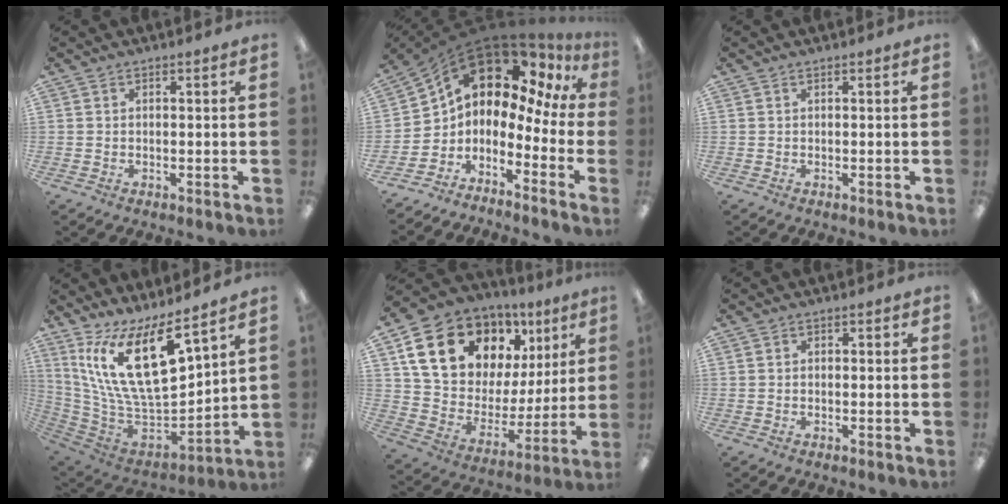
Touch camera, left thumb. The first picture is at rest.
{"total": 9.1, "force": [7.1, 3.7, 4.4], "torque": [-0.095, -0.073, 0.115]}
{"total": 0.0}
{"total": 22.1, "force": [10.1, 9.5, 17.2], "torque": [-0.332, -0.063, 0.183]}
{"total": 18.3, "force": [10.6, 12.0, 8.7], "torque": [-0.155, -0.059, 0.201]}
{"total": 1.1, "force": [-0.9, 0.5, 0.3], "torque": [-0.005, 0.003, -0.018]}